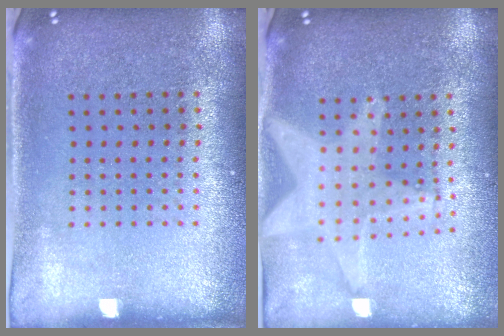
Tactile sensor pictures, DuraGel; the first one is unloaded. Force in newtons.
{"total": 2.1, "press": 1.7, "slide": 1.2}